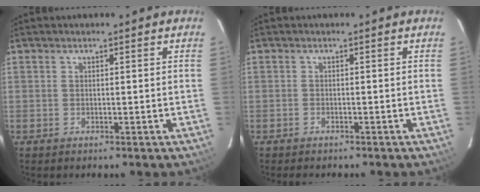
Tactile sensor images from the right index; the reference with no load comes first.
{"total": 1.9, "force": [-1.8, 0.5, 0.5], "torque": [-0.016, -0.003, -0.029]}